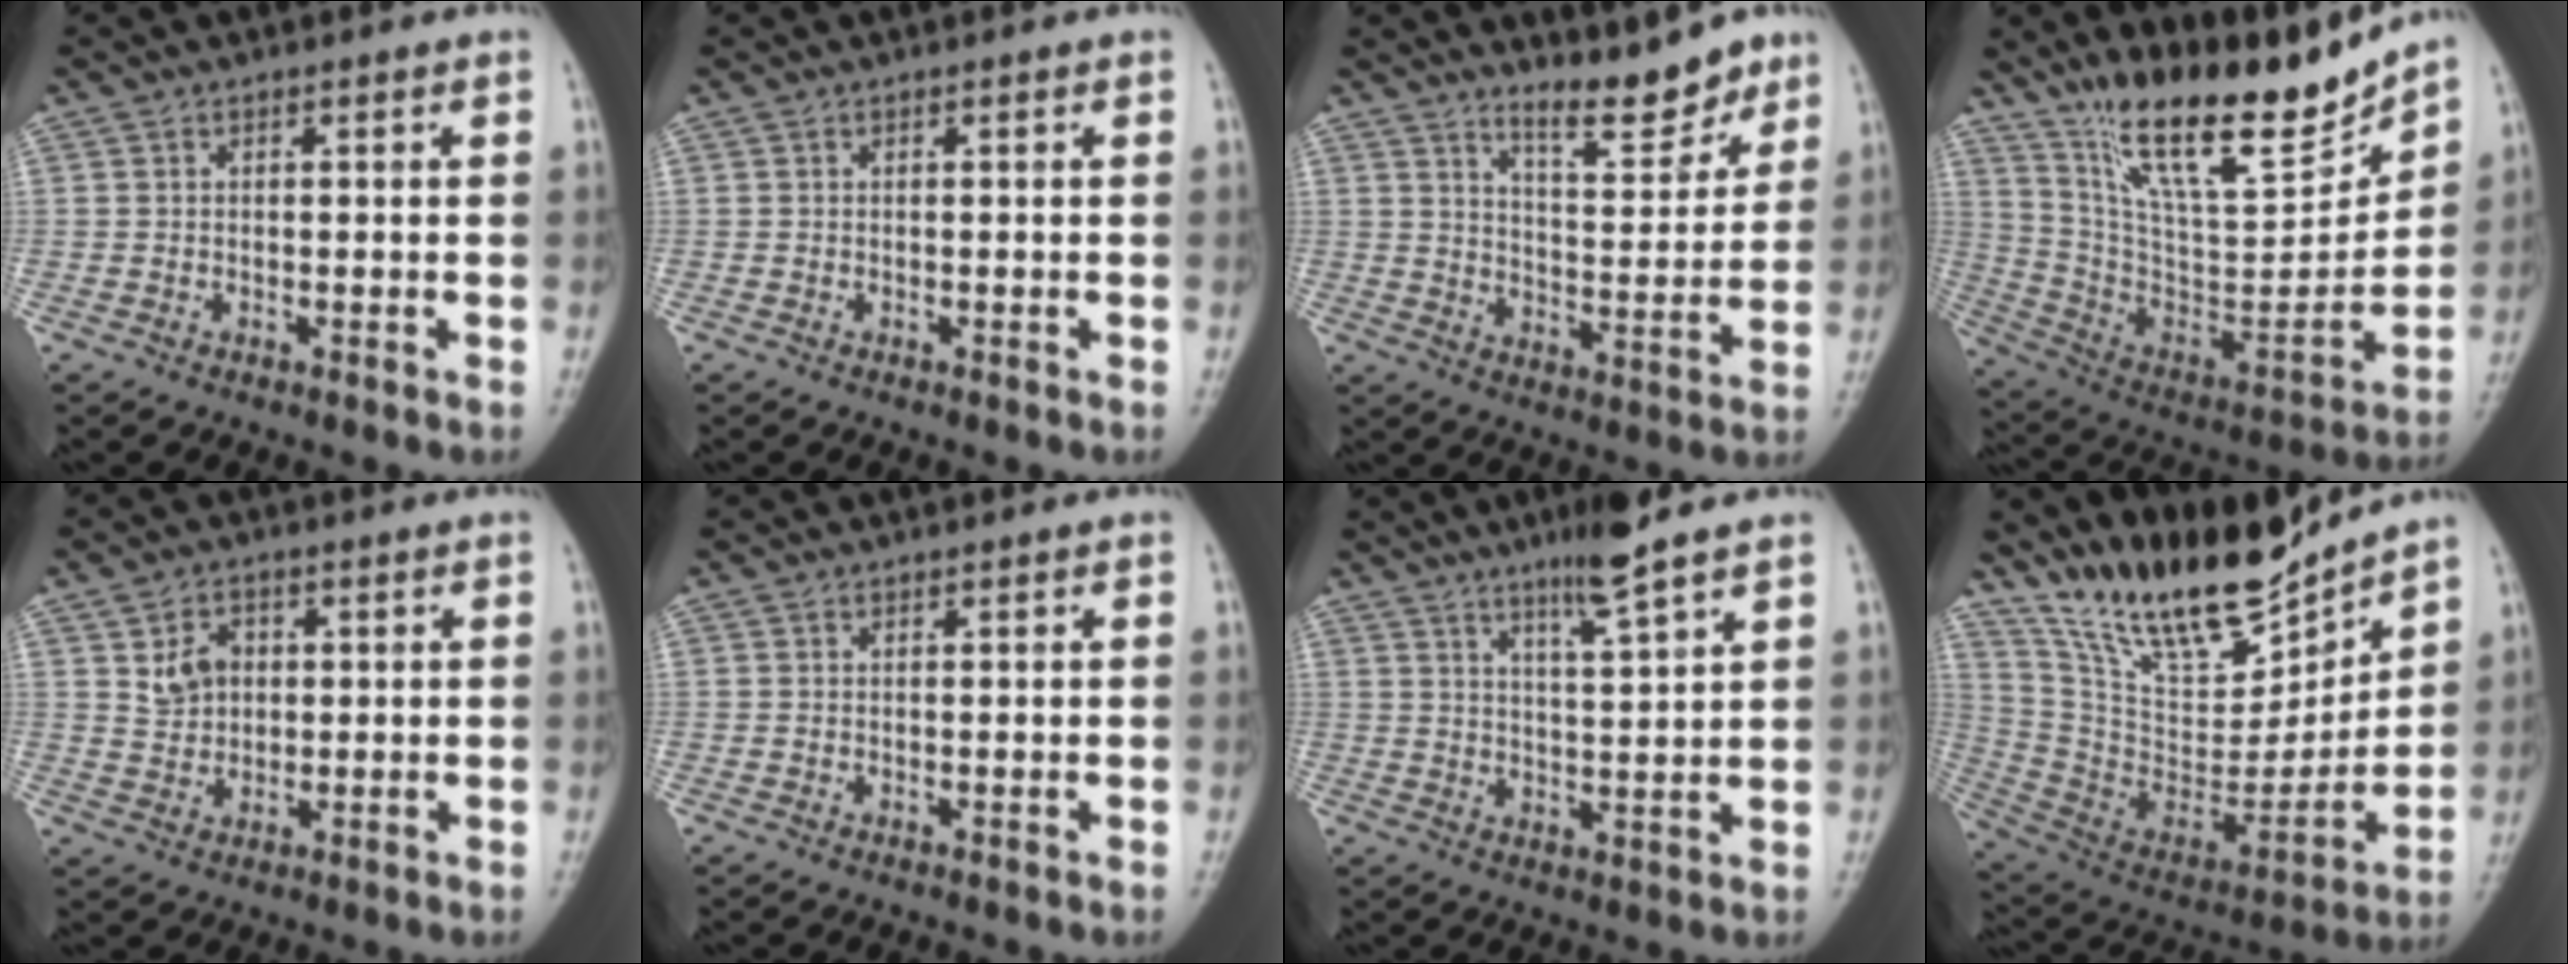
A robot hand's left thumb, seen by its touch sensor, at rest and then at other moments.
{"total": 0.0}
{"total": 8.9, "force": [7.4, 2.5, 4.3], "torque": [-0.045, -0.065, 0.123]}
{"total": 22.9, "force": [17.3, 5.9, 13.7], "torque": [-0.191, -0.090, 0.307]}
{"total": 5.5, "force": [1.4, 4.3, 3.2], "torque": [-0.031, -0.006, 0.026]}
{"total": 0.0}
{"total": 7.3, "force": [5.2, 0.1, 5.2], "torque": [-0.087, -0.035, 0.090]}
{"total": 21.4, "force": [17.6, 6.4, 10.4], "torque": [-0.137, -0.097, 0.323]}